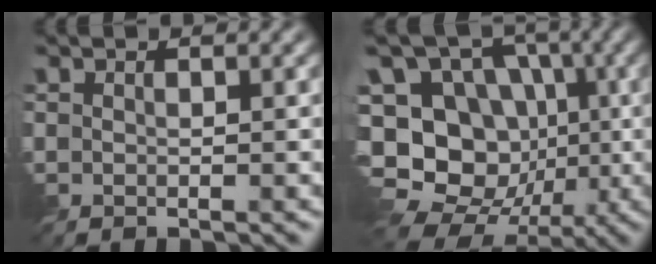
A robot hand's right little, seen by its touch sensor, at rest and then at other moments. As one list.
[{"total": 18.7, "force": [-5.4, 15.7, 8.5], "torque": [-0.192, 0.012, -0.102]}]